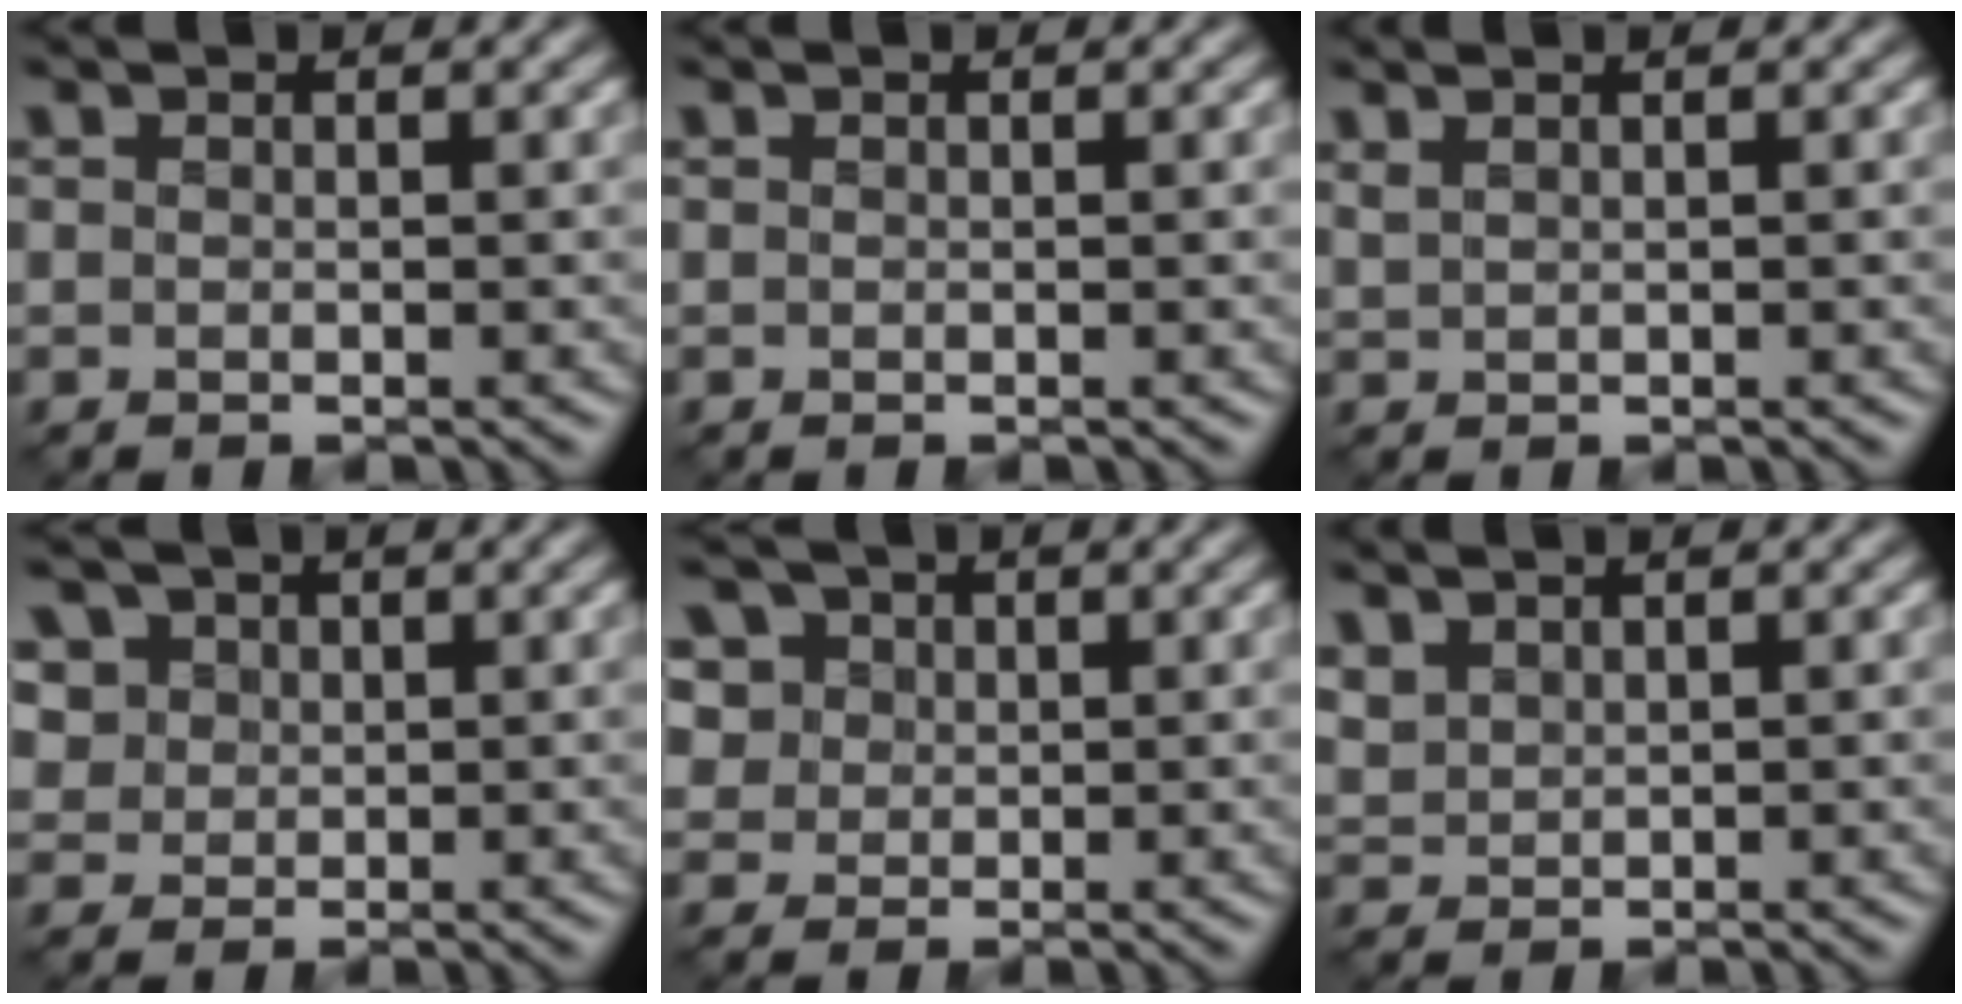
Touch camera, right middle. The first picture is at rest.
{"total": 0.0}
{"total": 1.3, "force": [1.0, 0.5, 0.7], "torque": [-0.008, -0.002, 0.015]}
{"total": 5.0, "force": [2.4, 4.0, 1.8], "torque": [-0.056, 0.004, 0.037]}
{"total": 7.0, "force": [3.5, 5.4, 2.7], "torque": [-0.068, 0.013, 0.045]}
{"total": 1.7, "force": [1.2, 1.1, 0.7], "torque": [-0.022, 0.002, 0.030]}